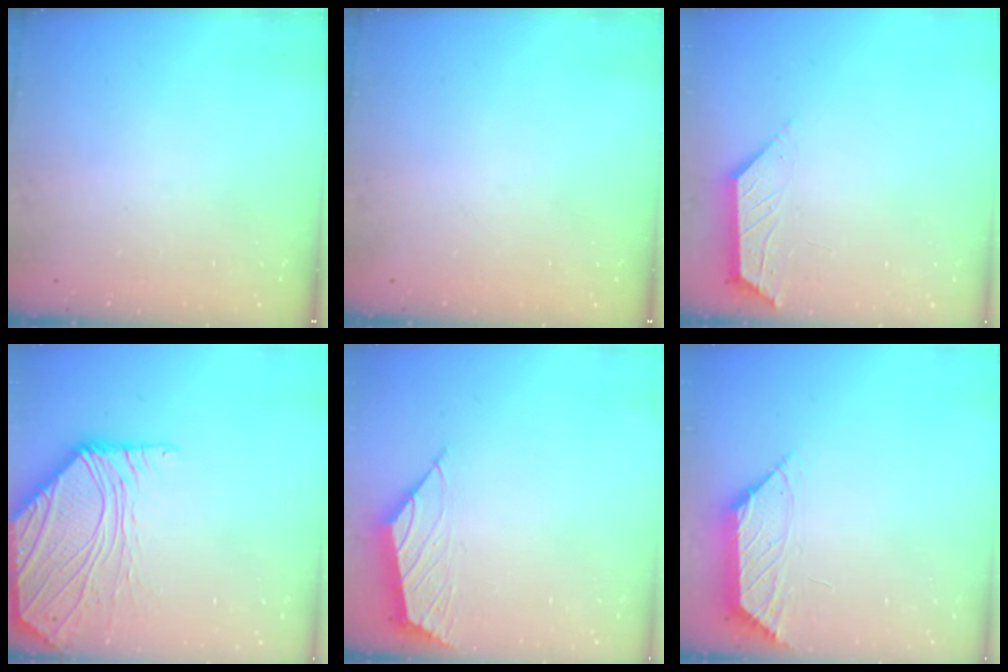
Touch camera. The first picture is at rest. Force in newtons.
{"total": 0.0}
{"total": 2.0, "press": 1.9, "slide": 0.4}
{"total": 8.1, "press": 8.0, "slide": 1.2}
{"total": 2.2, "press": 2.2, "slide": 0.5}
{"total": 3.2, "press": 3.1, "slide": 0.6}